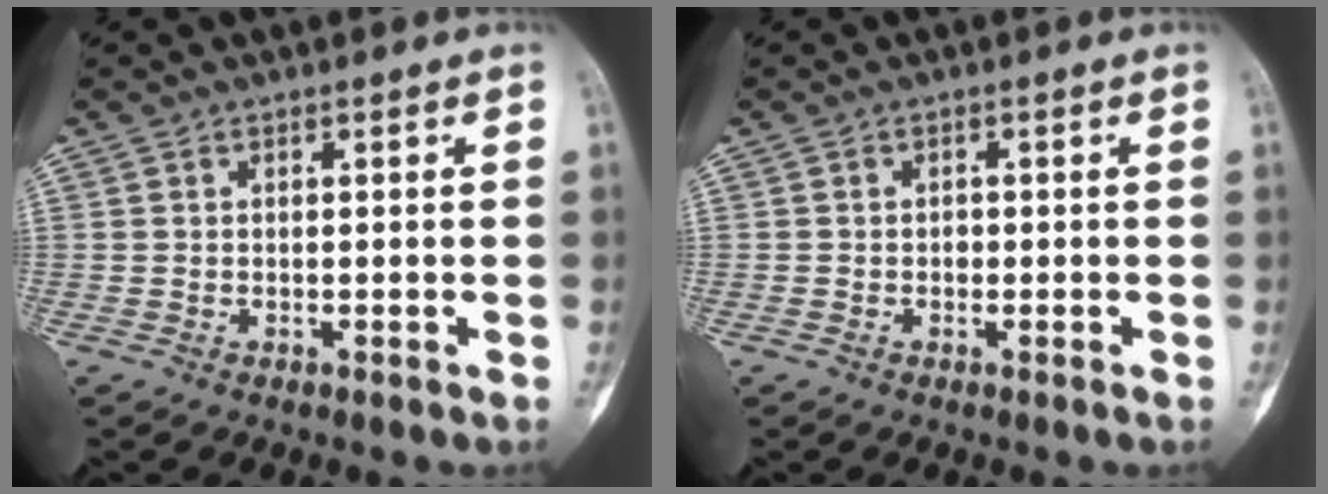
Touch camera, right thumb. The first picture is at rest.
{"total": 0.8, "force": [-0.2, 0.7, 0.4], "torque": [0.002, 0.004, -0.005]}